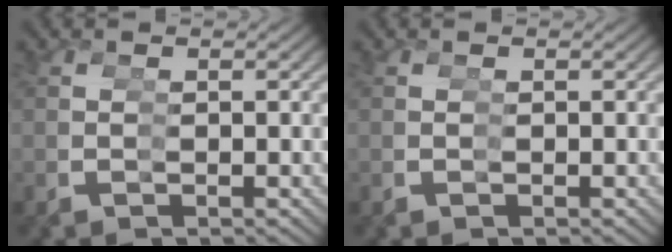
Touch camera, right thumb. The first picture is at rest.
{"total": 0.0}